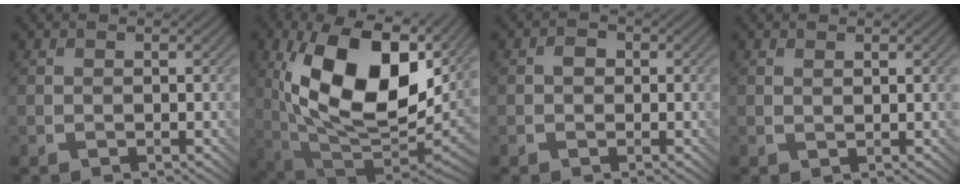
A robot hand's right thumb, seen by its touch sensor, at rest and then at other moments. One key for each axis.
{"total": 17.9, "fx": 4.9, "fy": 9.8, "fz": 14.2, "tx": -0.263, "ty": -0.008, "tz": 0.086}
{"total": 1.4, "fx": -0.1, "fy": 1.2, "fz": 0.7, "tx": -0.011, "ty": -0.001, "tz": -0.007}
{"total": 0.6, "fx": 0.5, "fy": 0.2, "fz": 0.3, "tx": -0.004, "ty": -0.002, "tz": 0.010}